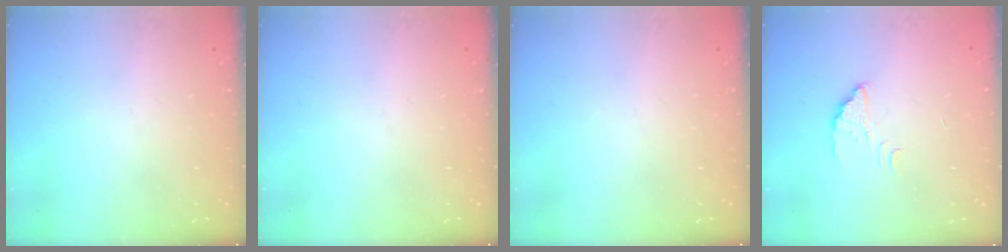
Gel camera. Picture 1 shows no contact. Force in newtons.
{"total": 0.0}
{"total": 0.0}
{"total": 2.5, "press": 2.5, "slide": 0.2}